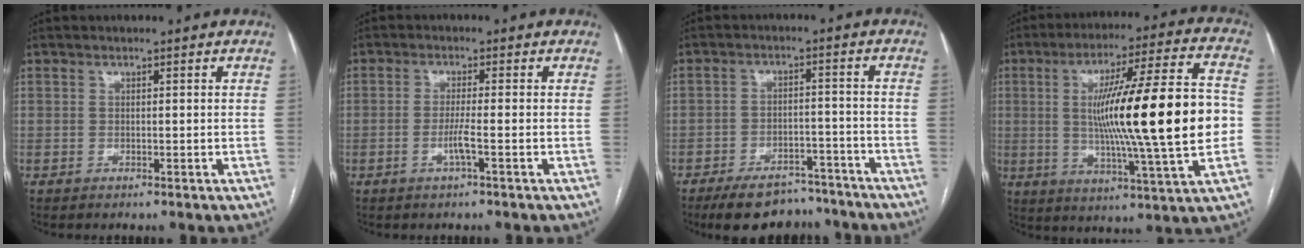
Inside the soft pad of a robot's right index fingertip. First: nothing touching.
{"total": 2.9, "force": [-1.1, -0.4, 2.6], "torque": [-0.052, -0.004, -0.025]}
{"total": 12.3, "force": [-10.4, 4.9, 4.2], "torque": [-0.050, 0.016, -0.146]}
{"total": 22.6, "force": [-0.4, 0.6, 22.5], "torque": [-0.351, 0.007, -0.013]}